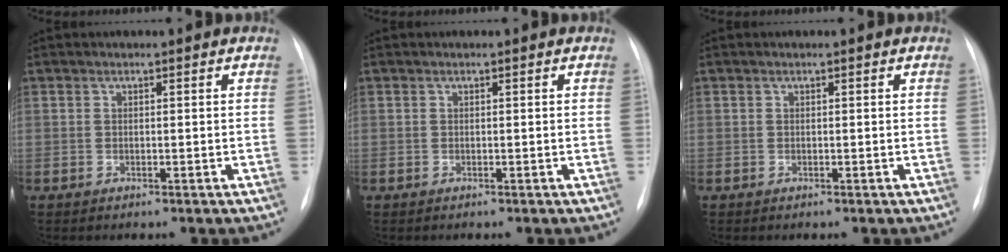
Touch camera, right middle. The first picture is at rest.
{"total": 0.0}
{"total": 0.0}